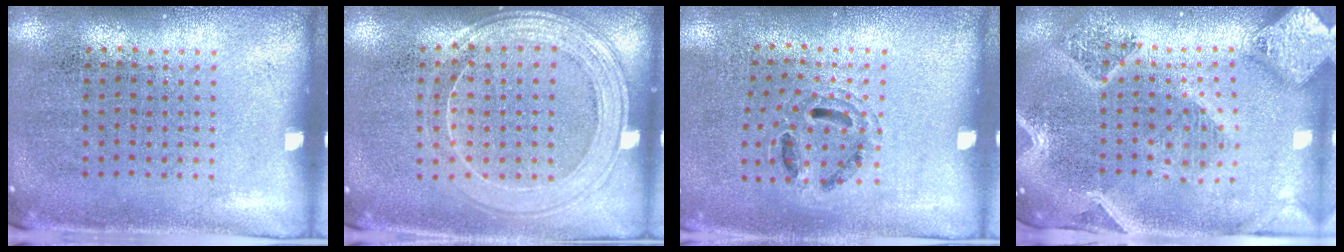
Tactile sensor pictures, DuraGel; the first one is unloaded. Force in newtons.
{"total": 1.6, "press": 1.5, "slide": 0.6}
{"total": 0.9, "press": 0.8, "slide": 0.3}
{"total": 3.4, "press": 2.8, "slide": 1.9}